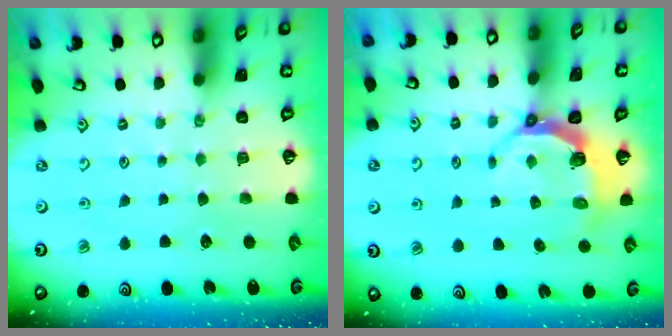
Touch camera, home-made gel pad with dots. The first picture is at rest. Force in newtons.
{"total": 5.7, "press": 4.8, "slide": 3.1}